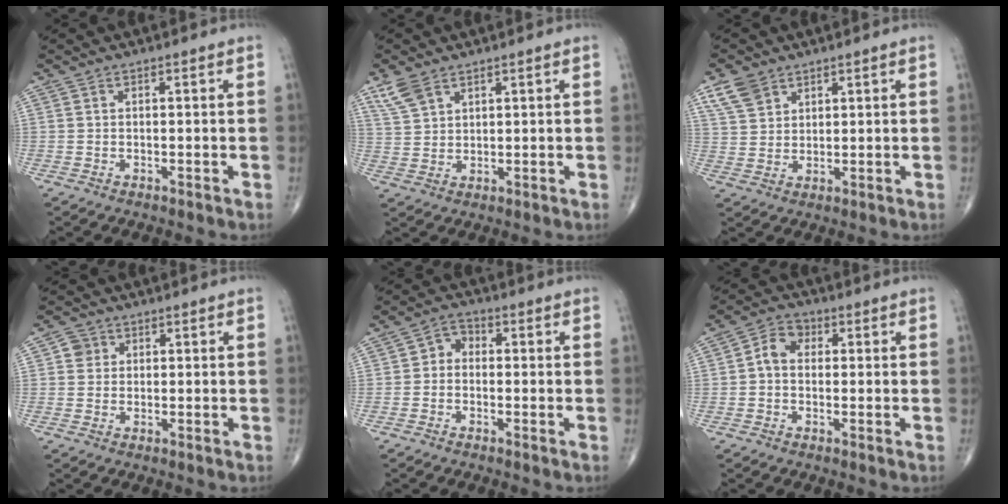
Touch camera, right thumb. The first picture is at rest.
{"total": 5.1, "force": [3.5, 2.7, 2.6], "torque": [-0.050, -0.008, 0.078]}
{"total": 5.7, "force": [3.7, 3.7, 2.3], "torque": [-0.033, -0.012, 0.078]}
{"total": 2.6, "force": [0.6, 2.5, 0.6], "torque": [0.004, 0.001, 0.005]}
{"total": 3.4, "force": [-0.4, 2.7, 2.1], "torque": [-0.017, 0.014, -0.023]}
{"total": 4.8, "force": [0.1, 3.7, 3.1], "torque": [-0.043, 0.017, -0.008]}